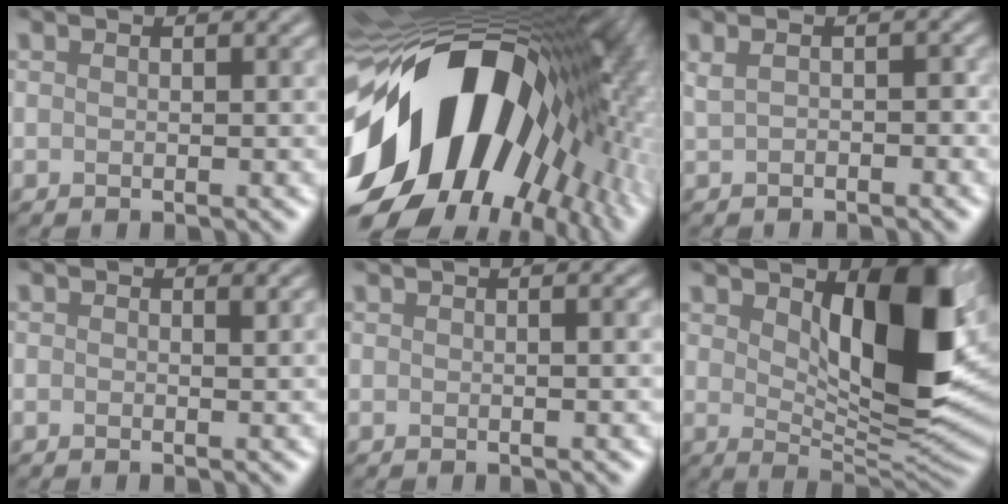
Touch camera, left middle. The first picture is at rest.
{"total": 19.3, "force": [-3.5, 11.6, 15.1], "torque": [-0.278, -0.028, -0.061]}
{"total": 0.7, "force": [-0.5, -0.4, 0.2], "torque": [-0.027, -0.004, 0.011]}
{"total": 0.9, "force": [-0.5, -0.6, -0.4], "torque": [-0.012, -0.006, 0.007]}
{"total": 0.5, "force": [-0.4, -0.3, 0.2], "torque": [-0.011, -0.011, 0.005]}
{"total": 9.3, "force": [2.2, 3.8, 8.3], "torque": [-0.131, -0.011, 0.059]}